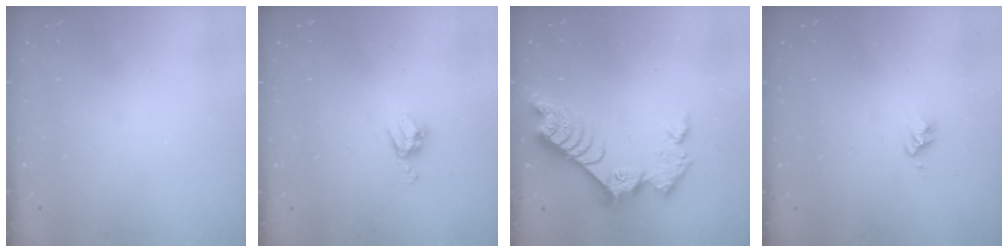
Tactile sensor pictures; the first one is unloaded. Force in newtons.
{"total": 5.6, "press": 5.6, "slide": 0.5}
{"total": 9.6, "press": 9.5, "slide": 0.9}
{"total": 2.7, "press": 2.6, "slide": 0.4}